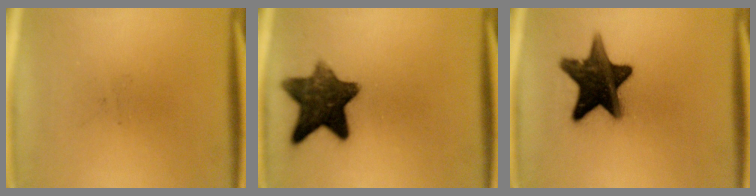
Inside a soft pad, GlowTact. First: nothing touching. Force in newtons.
{"total": 11.8}
{"total": 15.0}